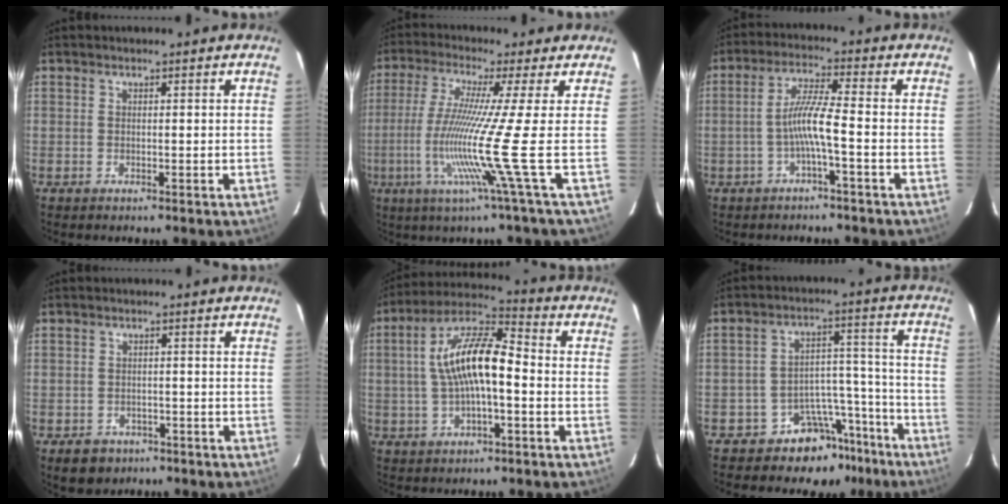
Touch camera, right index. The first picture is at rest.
{"total": 12.4, "force": [-3.1, -4.0, 11.3], "torque": [-0.223, -0.023, -0.062]}
{"total": 5.9, "force": [-2.1, -0.3, 5.4], "torque": [-0.118, 0.010, -0.039]}
{"total": 5.1, "force": [-2.6, 4.2, 1.1], "torque": [-0.025, 0.011, -0.029]}
{"total": 12.9, "force": [-0.7, 4.3, 12.2], "torque": [-0.229, 0.022, -0.016]}
{"total": 11.9, "force": [-9.8, 6.5, 1.9], "torque": [-0.020, 0.062, -0.137]}